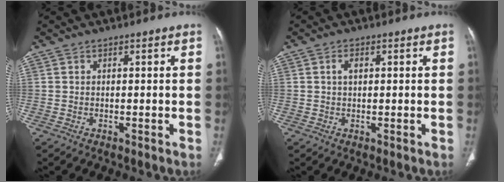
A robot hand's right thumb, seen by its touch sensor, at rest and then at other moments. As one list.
[{"total": 1.9, "force": [0.5, 1.1, 1.5], "torque": [-0.027, 0.006, 0.008]}]